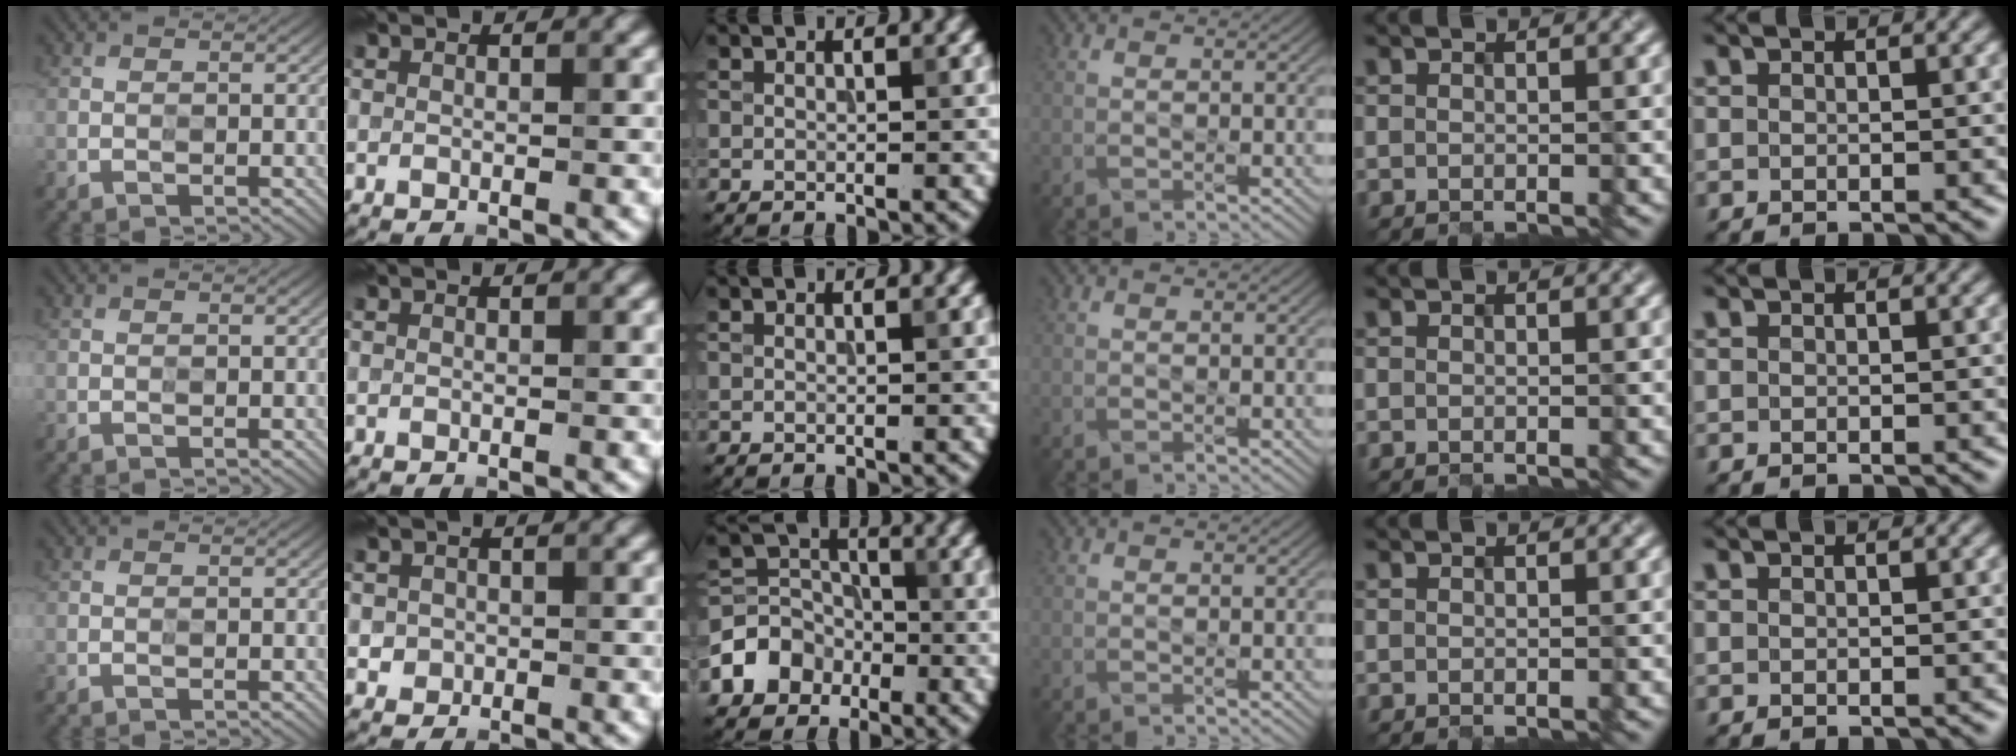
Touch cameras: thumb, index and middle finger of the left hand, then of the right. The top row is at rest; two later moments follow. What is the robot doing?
{"motion": "extract", "object": "power strip"}